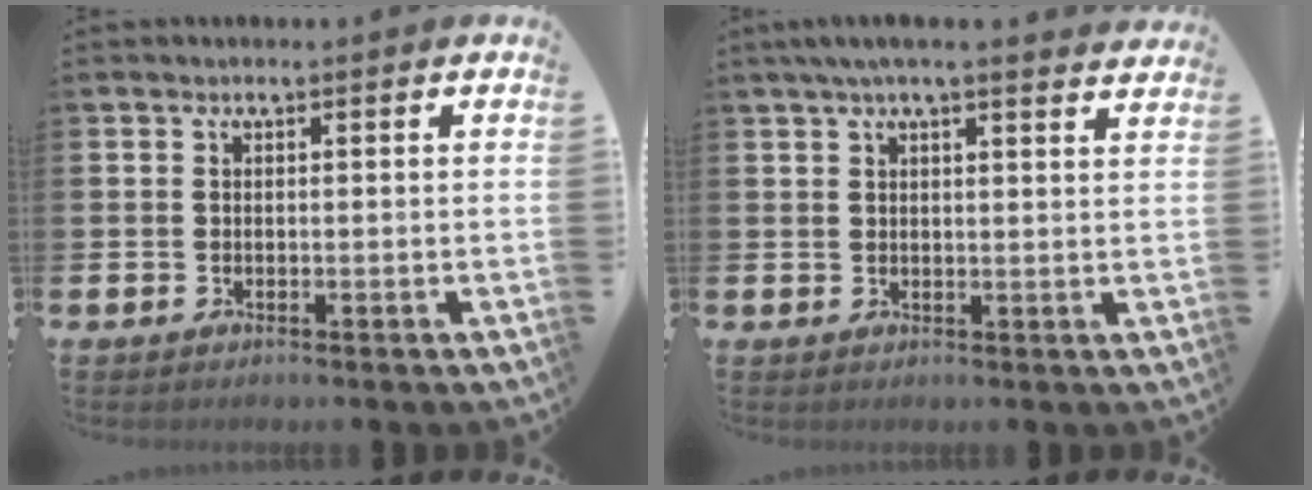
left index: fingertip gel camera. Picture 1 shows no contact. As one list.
[{"total": 4.0, "force": [3.6, 0.0, 1.7], "torque": [-0.037, -0.009, 0.064]}]